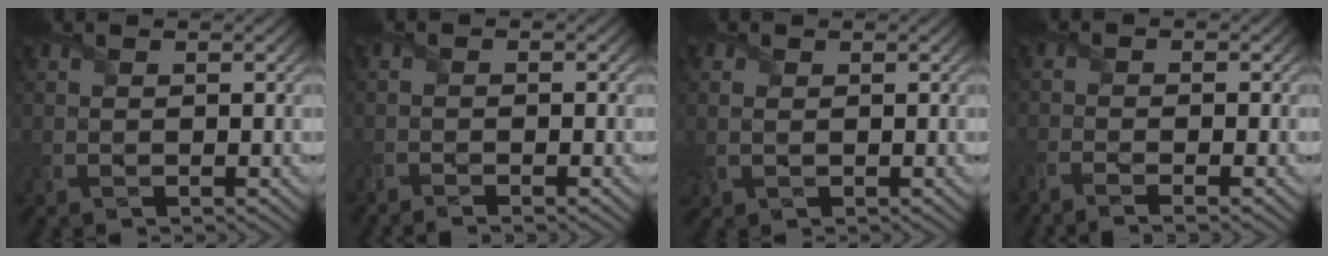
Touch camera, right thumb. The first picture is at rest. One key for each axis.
{"total": 1.6, "fx": -1.4, "fy": 0.0, "fz": 0.8, "tx": -0.018, "ty": -0.004, "tz": -0.027}
{"total": 1.7, "fx": 0.3, "fy": 1.5, "fz": 0.8, "tx": -0.029, "ty": 0.003, "tz": 0.009}
{"total": 2.9, "fx": -2.1, "fy": 0.0, "fz": 2.0, "tx": -0.044, "ty": -0.005, "tz": -0.051}